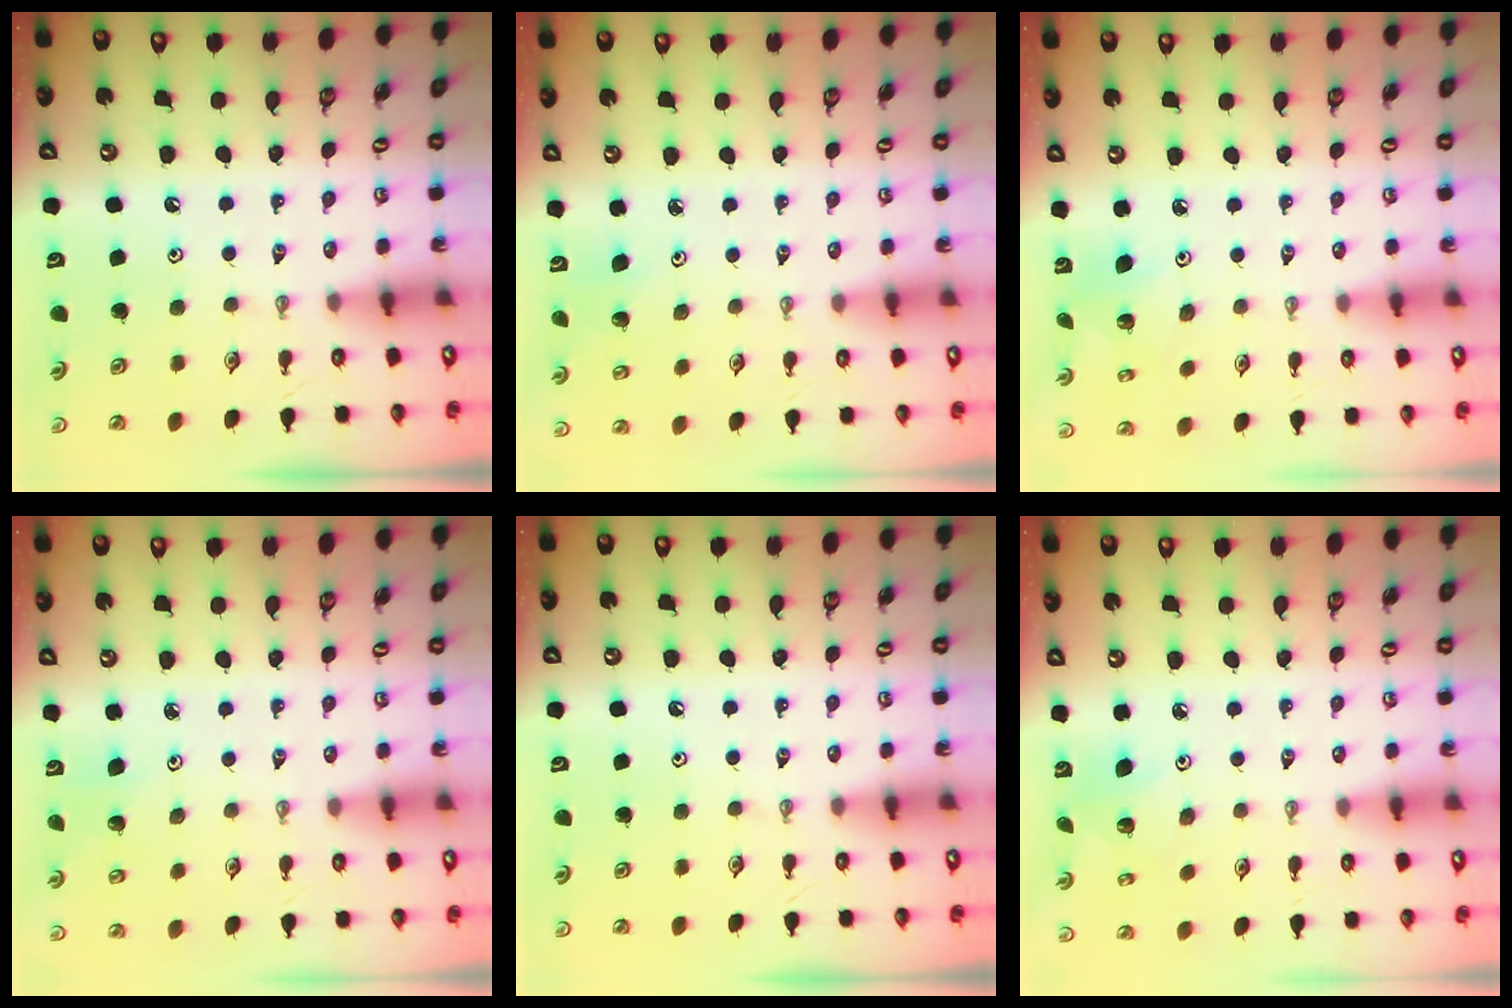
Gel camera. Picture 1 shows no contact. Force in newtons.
{"total": 3.0, "press": 2.9, "slide": 0.9}
{"total": 3.9, "press": 3.9, "slide": 0.1}
{"total": 3.0, "press": 2.9, "slide": 0.9}
{"total": 0.0}
{"total": 3.8, "press": 3.8, "slide": 0.4}